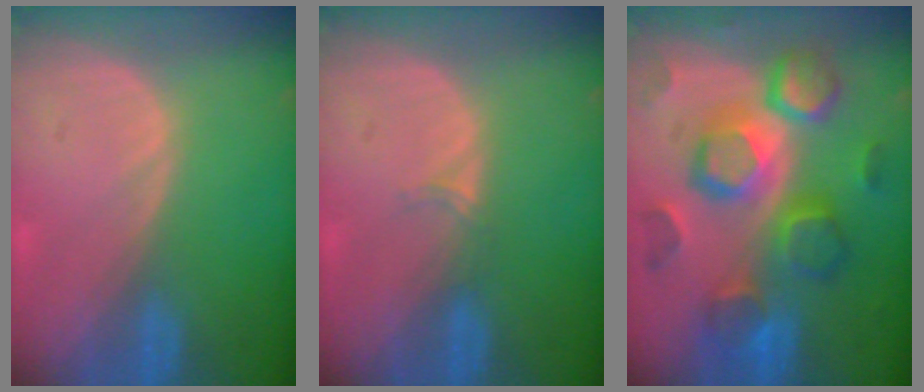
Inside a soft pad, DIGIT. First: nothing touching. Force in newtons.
{"total": 1.3, "press": 1.0, "slide": 0.9}
{"total": 12.4, "press": 12.4, "slide": 1.1}